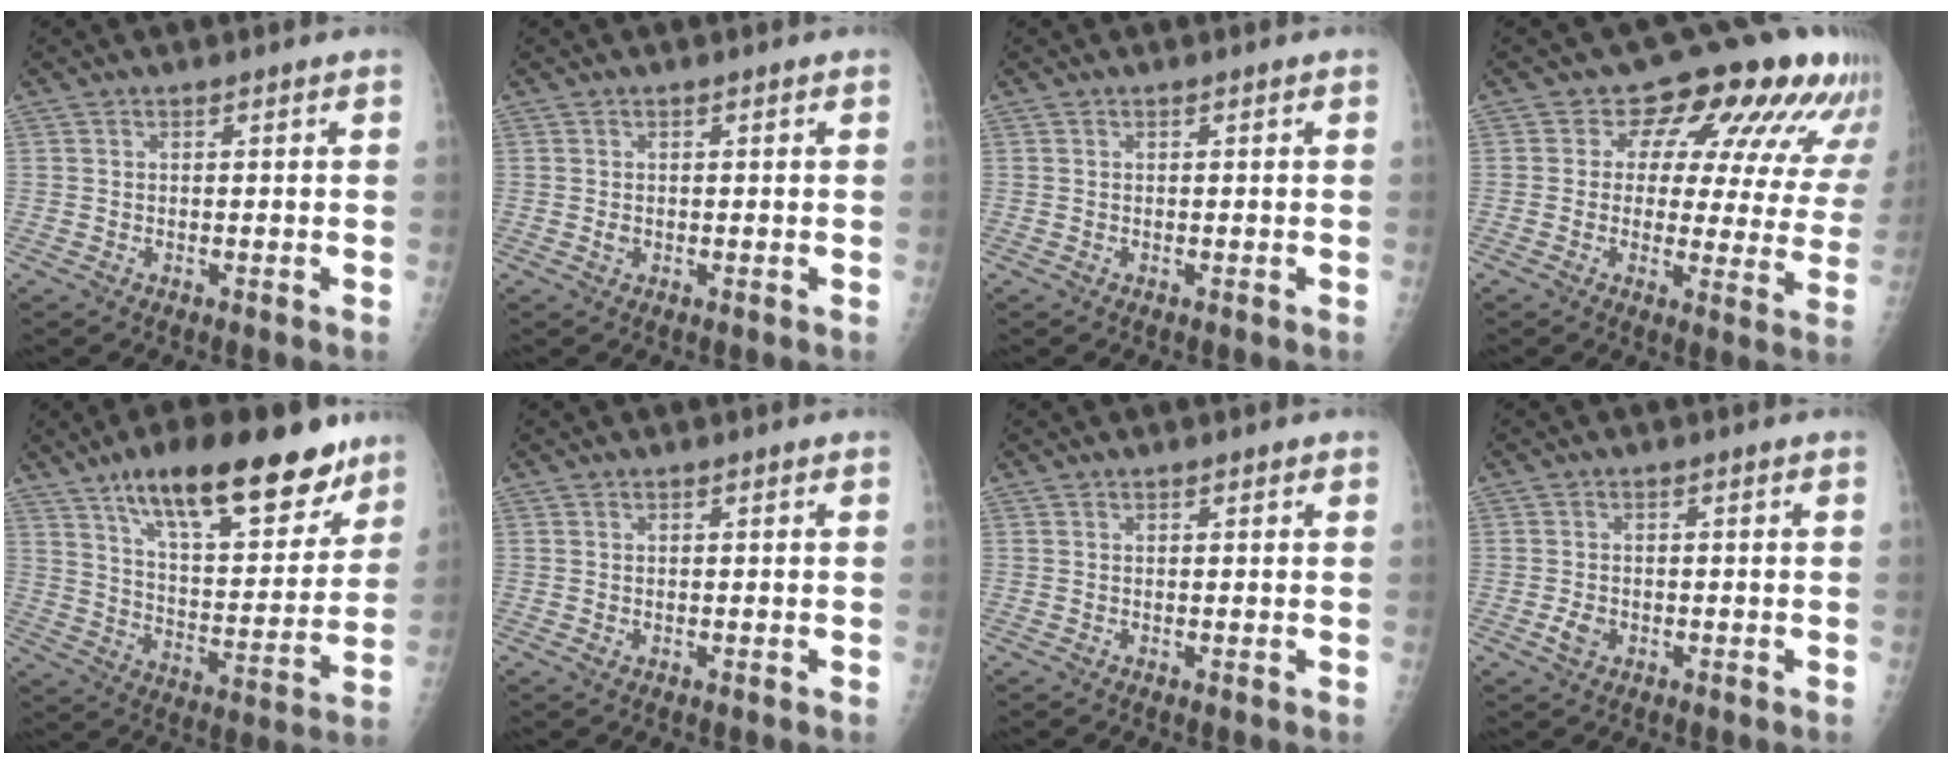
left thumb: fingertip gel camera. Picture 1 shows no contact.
{"total": 0.8, "force": [0.0, 0.7, 0.5], "torque": [-0.006, 0.000, -0.001]}
{"total": 0.0}
{"total": 16.8, "force": [9.4, 8.9, 10.7], "torque": [-0.084, -0.025, 0.099]}
{"total": 23.5, "force": [15.2, 8.3, 15.9], "torque": [-0.199, -0.055, 0.242]}
{"total": 0.7, "force": [0.0, 0.5, 0.5], "torque": [-0.008, -0.001, 0.003]}
{"total": 0.6, "force": [0.4, 0.3, 0.4], "torque": [-0.003, -0.001, 0.003]}
{"total": 2.4, "force": [-0.8, 1.7, 1.4], "torque": [-0.024, 0.001, -0.014]}